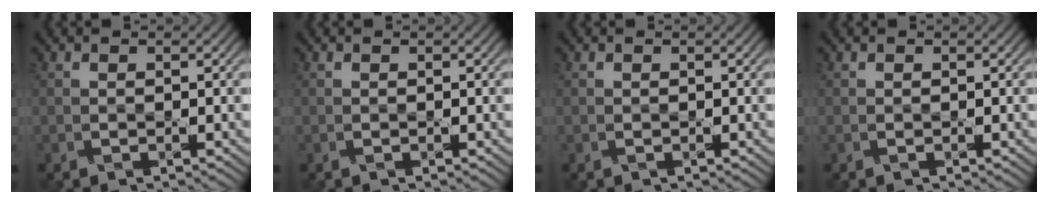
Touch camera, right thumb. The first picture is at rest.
{"total": 0.0}
{"total": 0.0}
{"total": 0.0}